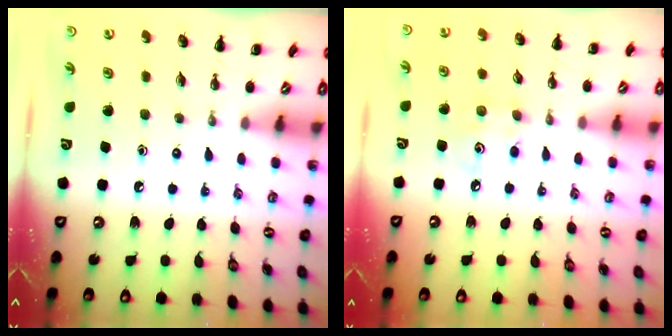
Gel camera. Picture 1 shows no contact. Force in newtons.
{"total": 5.2, "press": 5.1, "slide": 1.2}